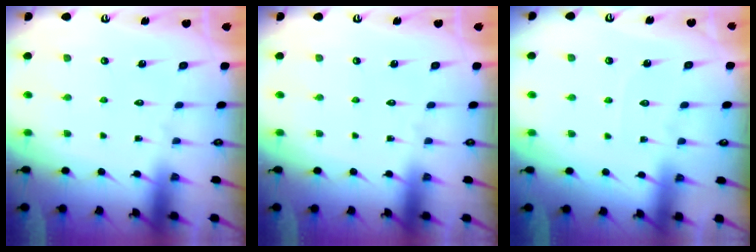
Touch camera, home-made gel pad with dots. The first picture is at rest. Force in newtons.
{"total": 0.0}
{"total": 2.4, "press": 2.4, "slide": 0.4}